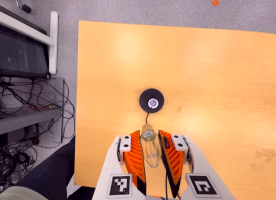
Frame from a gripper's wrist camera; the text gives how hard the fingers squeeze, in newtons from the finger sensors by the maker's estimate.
{"total": 17.7, "left": 18.9, "right": 16.5}